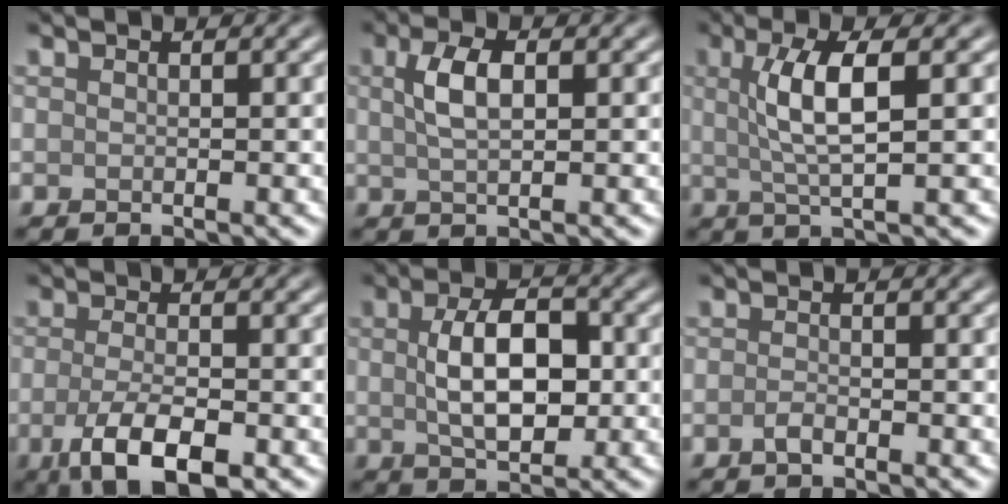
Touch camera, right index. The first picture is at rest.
{"total": 3.3, "force": [0.9, 1.3, 2.8], "torque": [-0.059, 0.007, 0.017]}
{"total": 4.9, "force": [1.0, 1.2, 4.7], "torque": [-0.094, 0.005, 0.021]}
{"total": 5.5, "force": [-2.2, 2.0, 4.7], "torque": [-0.095, -0.009, -0.040]}
{"total": 6.2, "force": [0.3, 3.3, 5.2], "torque": [-0.096, 0.005, 0.008]}
{"total": 1.0, "force": [-0.6, 0.3, 0.7], "torque": [-0.016, 0.002, -0.013]}